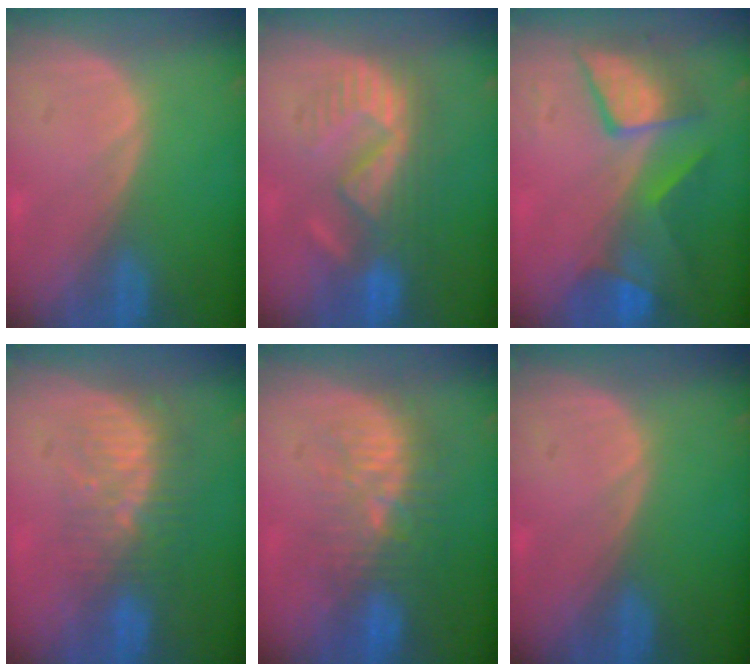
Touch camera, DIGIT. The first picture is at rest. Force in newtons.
{"total": 8.7, "press": 8.4, "slide": 2.1}
{"total": 7.8, "press": 7.8, "slide": 0.4}
{"total": 8.5, "press": 7.4, "slide": 4.1}
{"total": 9.3, "press": 8.8, "slide": 3.0}
{"total": 0.0}